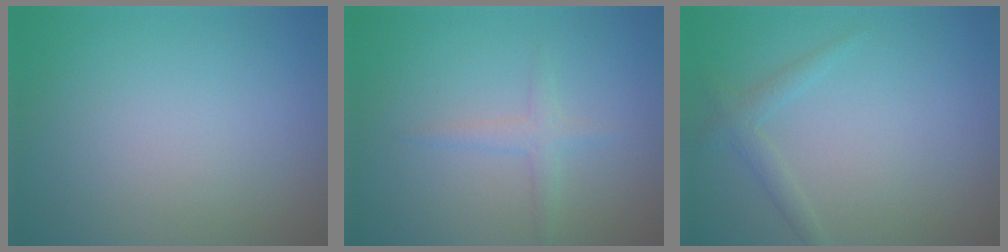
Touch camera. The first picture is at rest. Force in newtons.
{"total": 1.5, "press": 1.5, "slide": 0.1}
{"total": 1.5, "press": 1.5, "slide": 0.1}